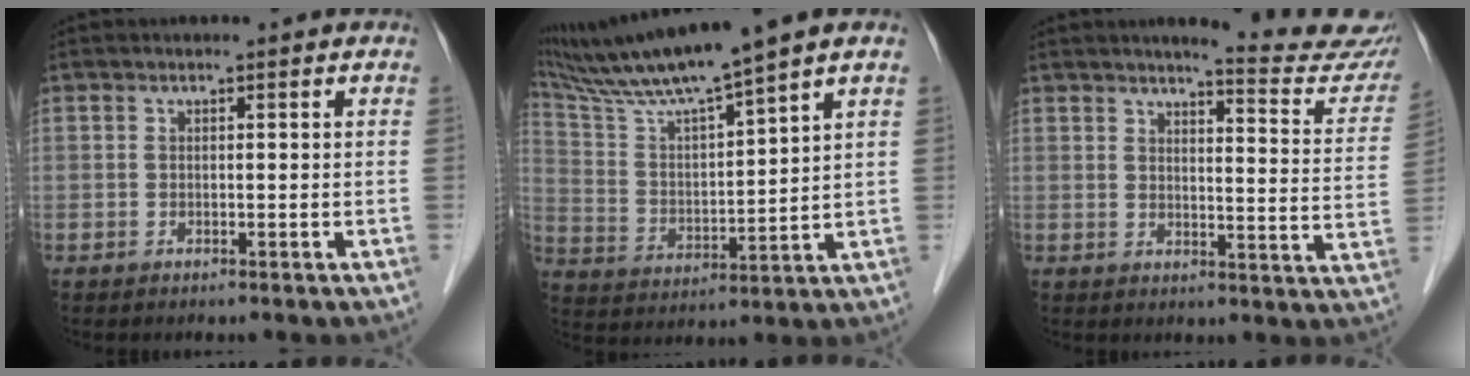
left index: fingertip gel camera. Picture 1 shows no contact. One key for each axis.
{"total": 14.1, "fx": 11.8, "fy": -1.5, "fz": 7.6, "tx": -0.143, "ty": 0.007, "tz": 0.219}
{"total": 13.5, "fx": 12.8, "fy": 0.1, "fz": 4.3, "tx": -0.043, "ty": -0.071, "tz": 0.132}